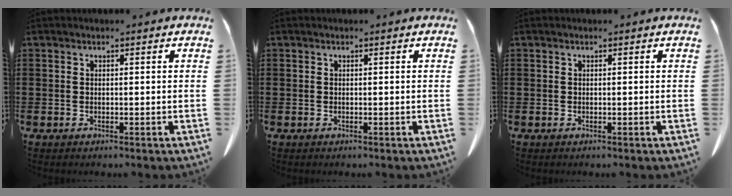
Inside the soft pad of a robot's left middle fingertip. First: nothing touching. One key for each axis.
{"total": 0.0}
{"total": 0.0}